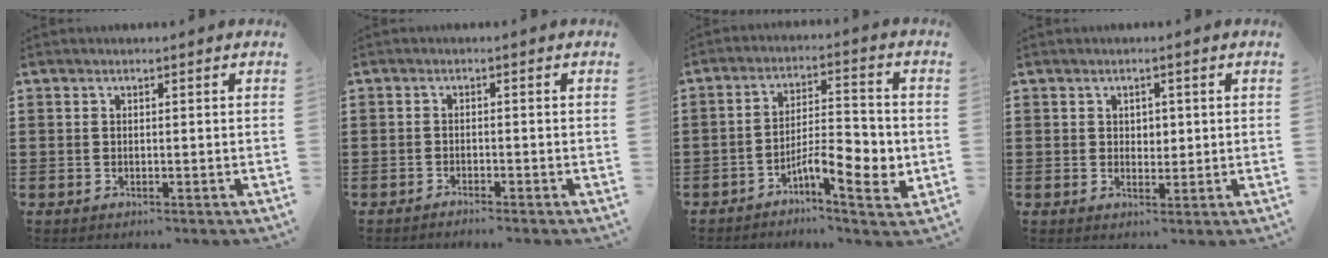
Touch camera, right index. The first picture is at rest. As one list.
[{"total": 1.2, "force": [-1.2, -0.1, 0.1], "torque": [-0.005, 0.001, -0.024]}, {"total": 8.0, "force": [-3.4, 2.3, 6.9], "torque": [-0.106, 0.004, -0.058]}, {"total": 1.5, "force": [0.5, 1.2, 0.7], "torque": [-0.008, 0.005, 0.007]}]